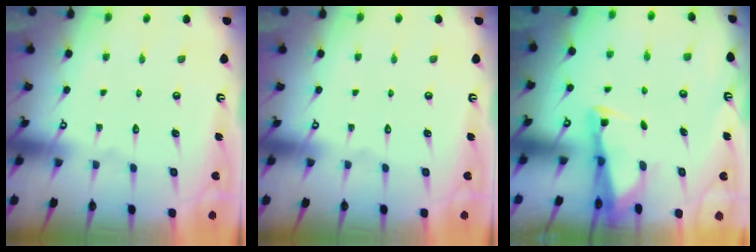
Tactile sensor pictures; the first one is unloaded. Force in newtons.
{"total": 0.0}
{"total": 2.5, "press": 2.5, "slide": 0.5}